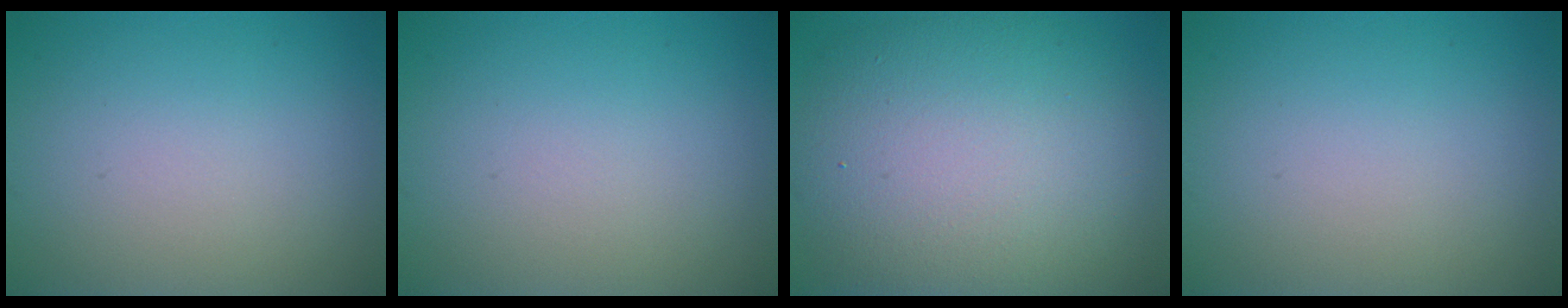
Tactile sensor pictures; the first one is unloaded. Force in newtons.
{"total": 0.0}
{"total": 12.5, "press": 12.4, "slide": 0.9}
{"total": 0.0}